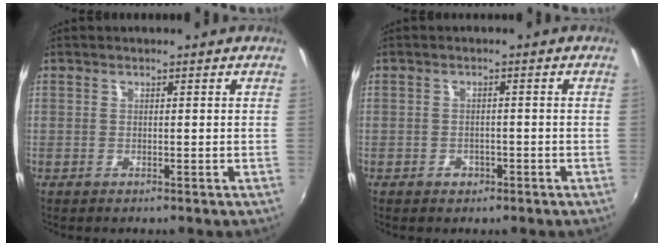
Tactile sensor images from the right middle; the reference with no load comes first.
{"total": 2.2, "force": [-1.2, 1.7, 0.6], "torque": [-0.012, -0.002, -0.017]}